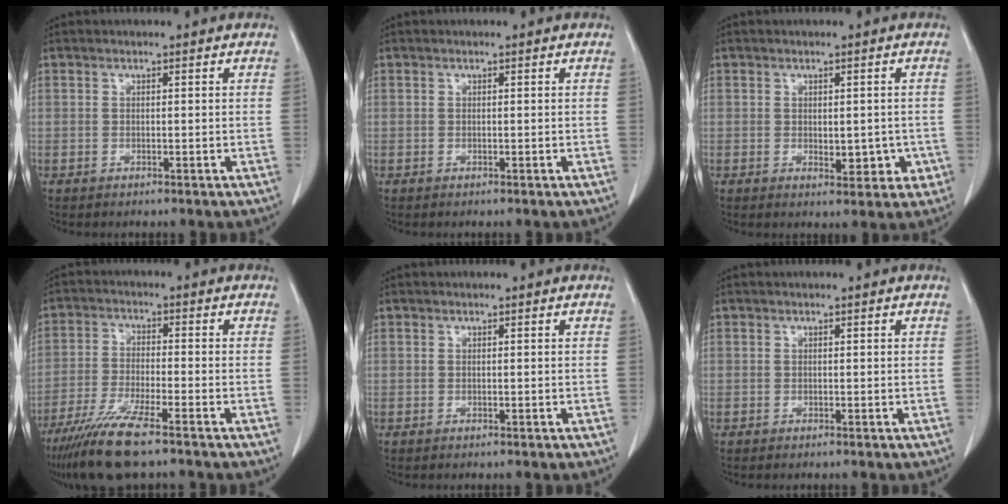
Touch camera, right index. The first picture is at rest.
{"total": 0.0}
{"total": 4.3, "force": [-0.8, 2.5, 3.5], "torque": [-0.035, 0.001, -0.001]}
{"total": 9.9, "force": [-7.2, 0.6, 6.8], "torque": [-0.134, -0.028, -0.132]}
{"total": 0.0}
{"total": 0.0}